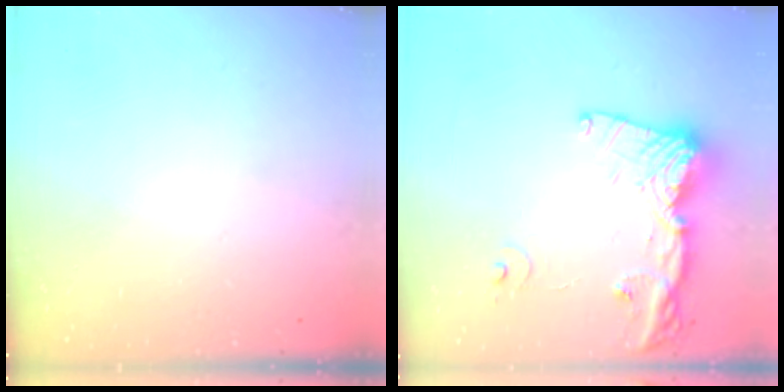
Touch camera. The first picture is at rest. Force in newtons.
{"total": 16.5, "press": 16.4, "slide": 2.1}